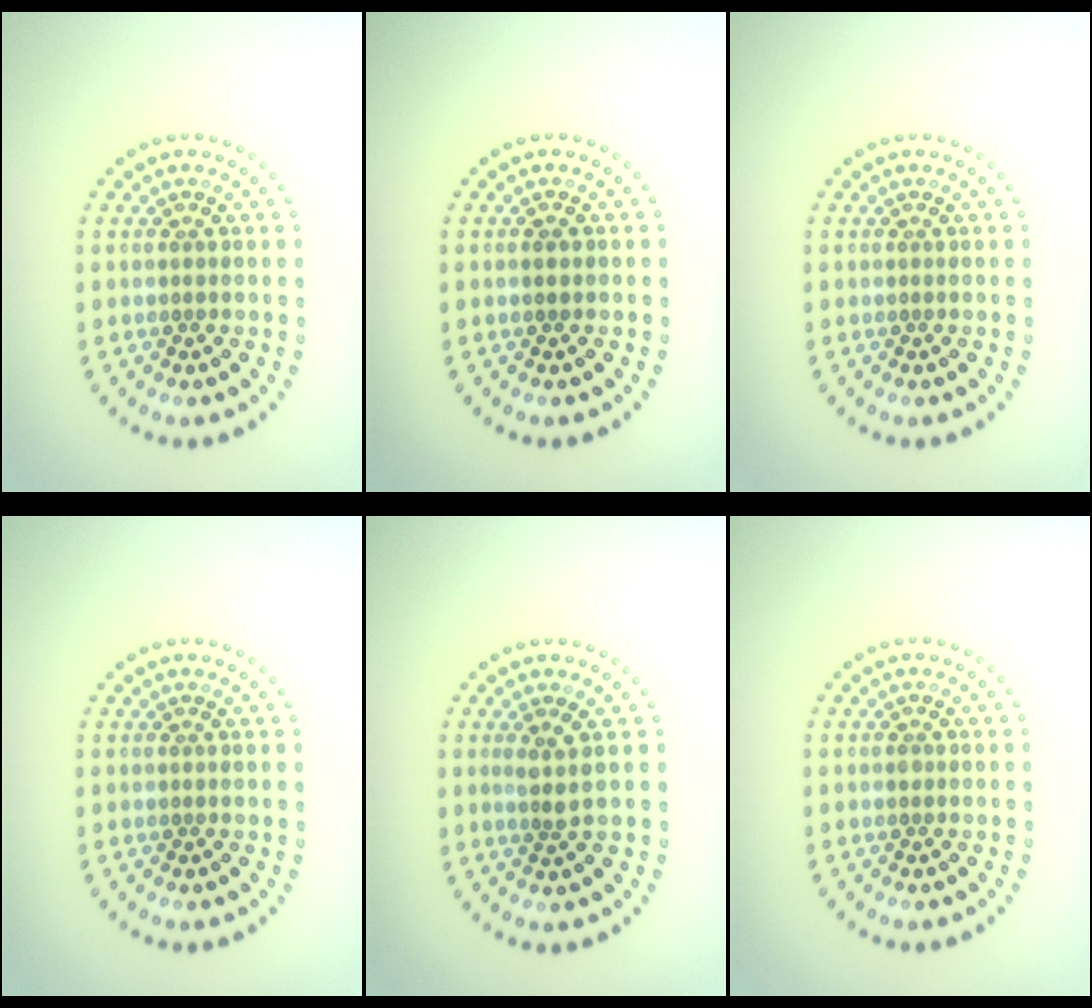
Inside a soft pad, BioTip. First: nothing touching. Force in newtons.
{"total": 1.0, "press": 1.0, "slide": 0.1}
{"total": 0.0}
{"total": 0.0}
{"total": 1.5, "press": 1.2, "slide": 0.9}
{"total": 0.5, "press": 0.5, "slide": 0.1}